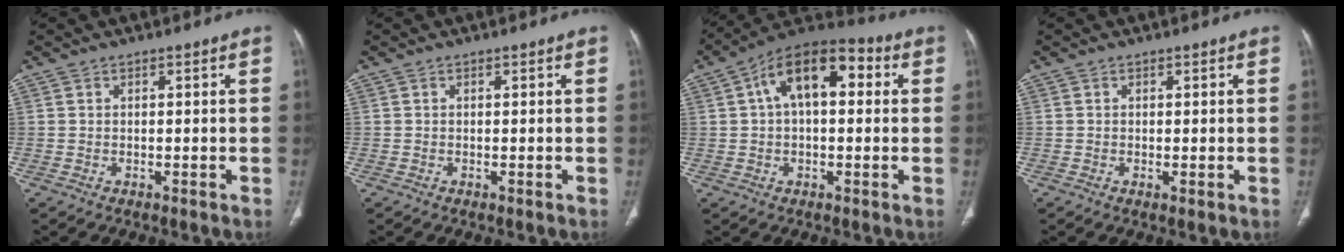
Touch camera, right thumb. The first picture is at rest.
{"total": 0.0}
{"total": 14.0, "force": [3.2, 7.4, 11.4], "torque": [-0.171, 0.035, 0.043]}
{"total": 0.9, "force": [-0.1, 0.2, 0.8], "torque": [-0.021, -0.005, -0.002]}